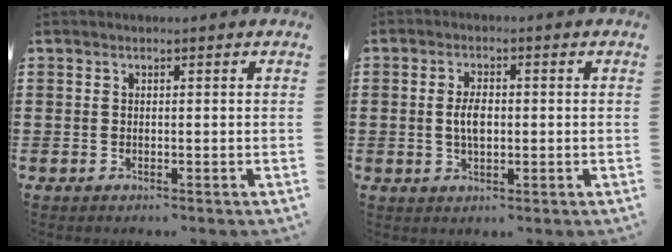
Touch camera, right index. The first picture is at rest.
{"total": 3.7, "force": [0.0, 1.8, 3.3], "torque": [-0.073, 0.002, -0.003]}